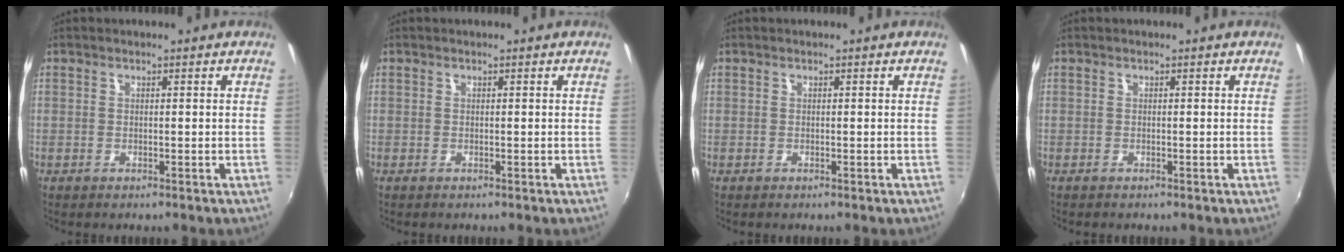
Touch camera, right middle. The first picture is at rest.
{"total": 0.0}
{"total": 0.0}
{"total": 0.0}